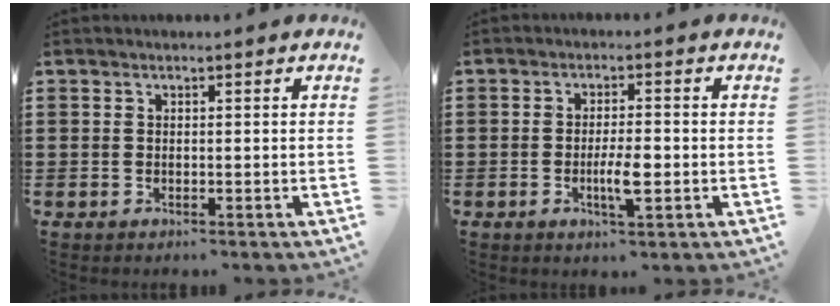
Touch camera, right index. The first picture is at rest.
{"total": 4.7, "force": [-1.1, 1.1, 4.5], "torque": [-0.083, 0.001, -0.021]}